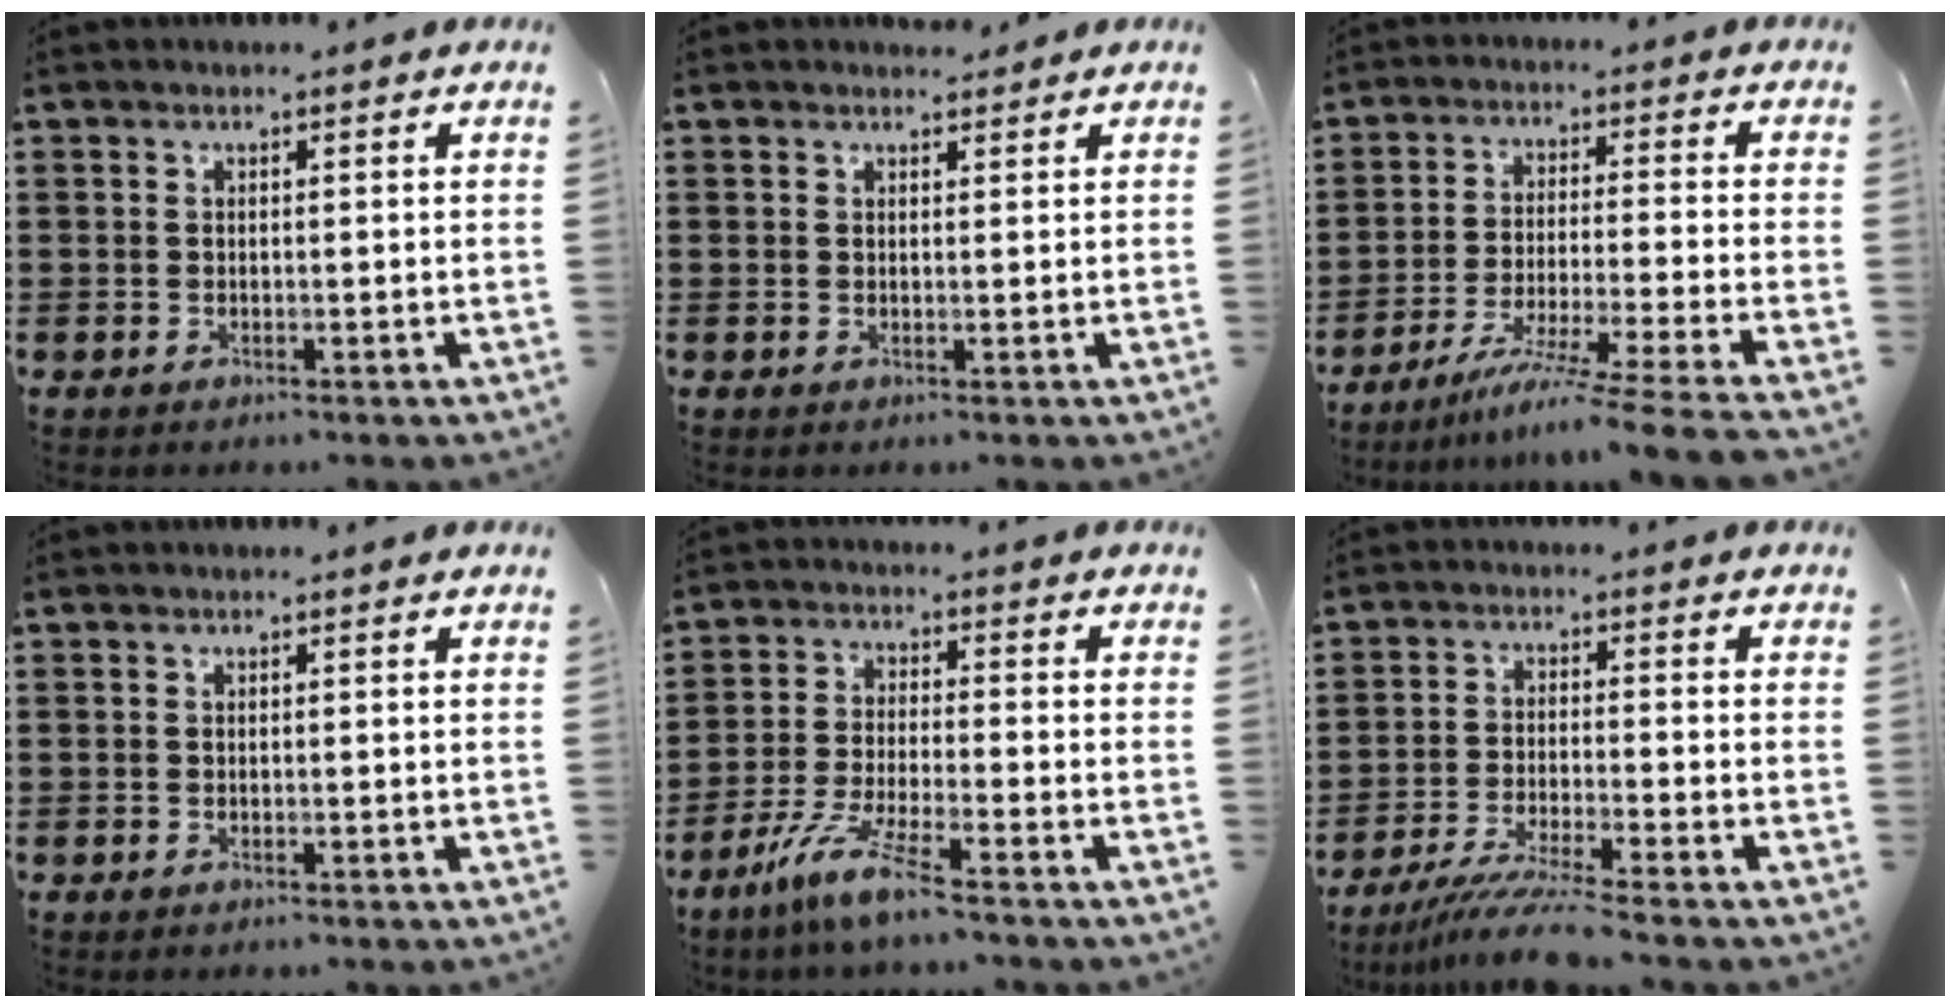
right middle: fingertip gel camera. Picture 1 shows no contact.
{"total": 1.5, "force": [1.4, 0.5, 0.0], "torque": [0.004, -0.002, 0.025]}
{"total": 8.7, "force": [-7.1, -1.1, 4.8], "torque": [-0.083, -0.014, -0.140]}
{"total": 0.0}
{"total": 7.2, "force": [-5.4, 0.1, 4.7], "torque": [-0.108, -0.016, -0.106]}
{"total": 5.8, "force": [-5.0, -0.5, 3.0], "torque": [-0.066, -0.022, -0.097]}